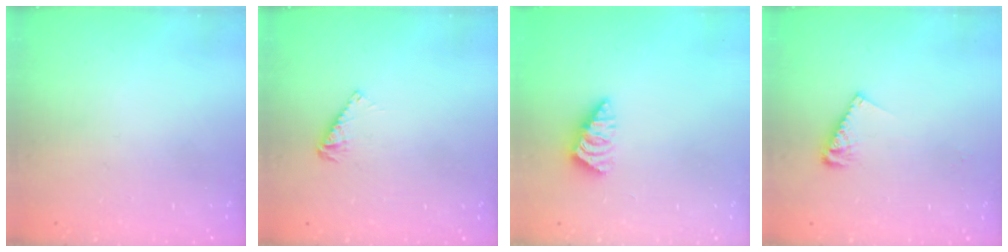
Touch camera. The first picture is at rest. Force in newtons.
{"total": 3.9, "press": 3.9, "slide": 0.2}
{"total": 2.8, "press": 2.7, "slide": 0.5}
{"total": 6.8, "press": 6.8, "slide": 0.1}